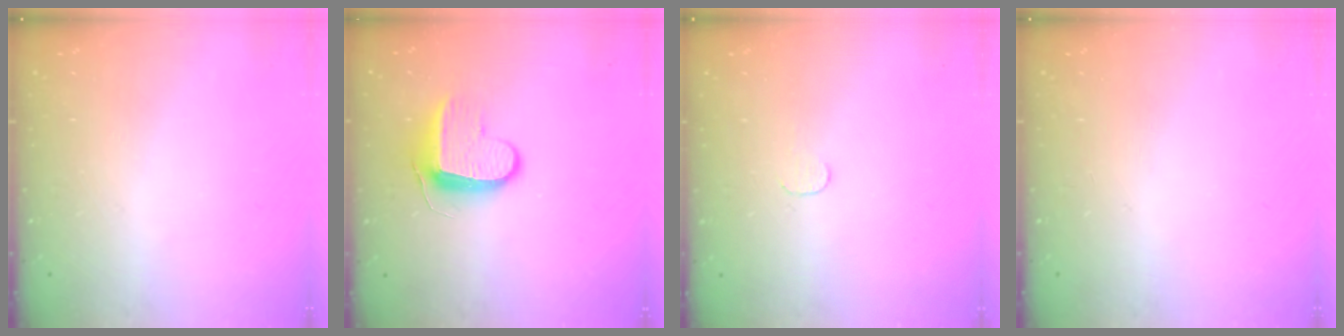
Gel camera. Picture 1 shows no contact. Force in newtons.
{"total": 9.2, "press": 9.2, "slide": 0.9}
{"total": 3.1, "press": 3.1, "slide": 0.3}
{"total": 0.0}